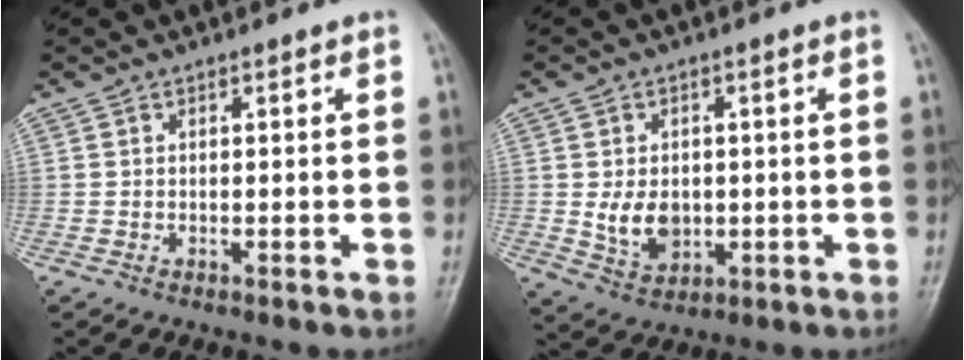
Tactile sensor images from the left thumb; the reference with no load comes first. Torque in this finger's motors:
{"motor_torque": [0.29, 0.40, 0.60, 0.17, 0.03]}